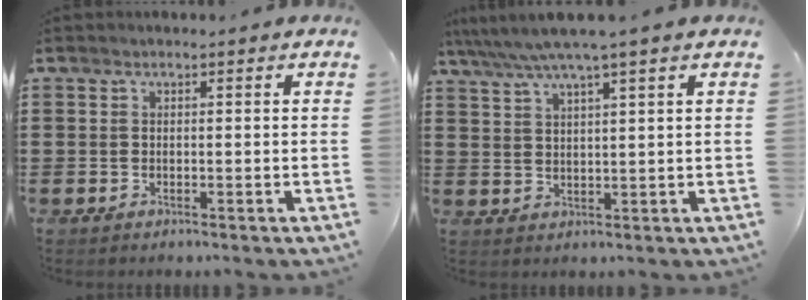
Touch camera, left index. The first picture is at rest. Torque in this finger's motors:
{"motor_torque": [2.13, 0.00, 0.67, 0.21]}